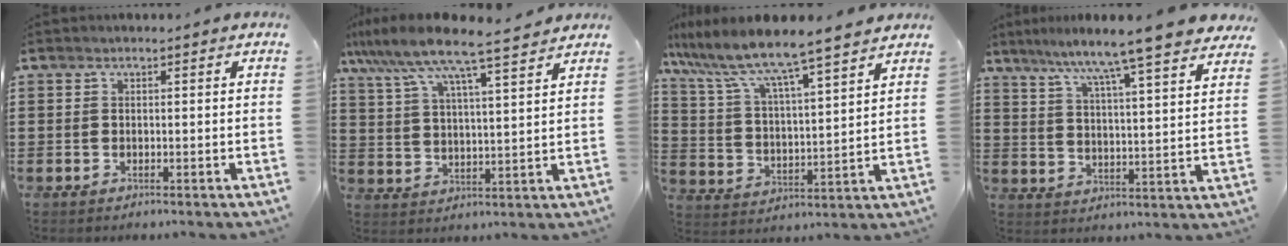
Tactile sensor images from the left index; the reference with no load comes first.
{"total": 8.6, "force": [7.4, 0.1, 4.4], "torque": [-0.113, -0.039, 0.126]}
{"total": 7.4, "force": [6.7, -0.3, 3.2], "torque": [-0.092, -0.044, 0.107]}
{"total": 7.9, "force": [7.0, -1.5, 3.4], "torque": [-0.086, -0.053, 0.110]}